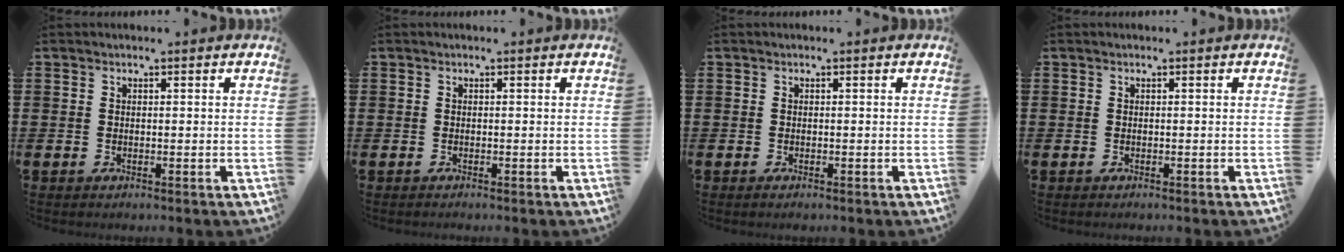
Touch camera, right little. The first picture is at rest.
{"total": 0.0}
{"total": 0.0}
{"total": 0.0}